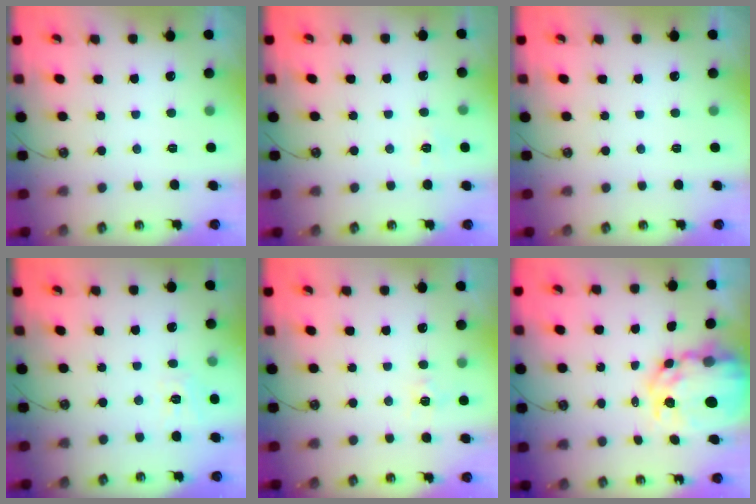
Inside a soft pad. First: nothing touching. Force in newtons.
{"total": 5.8, "press": 5.7, "slide": 0.8}
{"total": 0.0}
{"total": 7.5, "press": 7.5, "slide": 0.8}
{"total": 5.5, "press": 5.5, "slide": 0.5}
{"total": 13.8, "press": 13.7, "slide": 1.4}